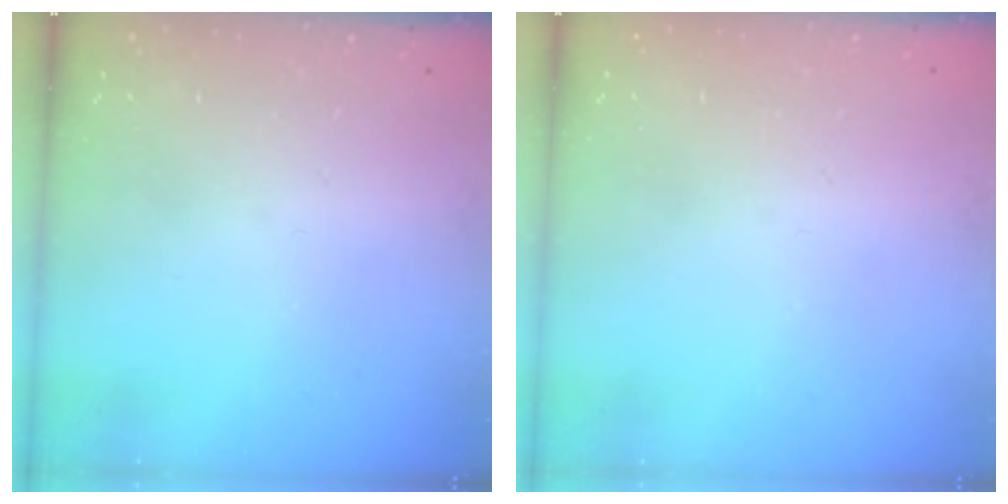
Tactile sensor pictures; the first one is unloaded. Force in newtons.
{"total": 0.7, "press": 0.7, "slide": 0.1}